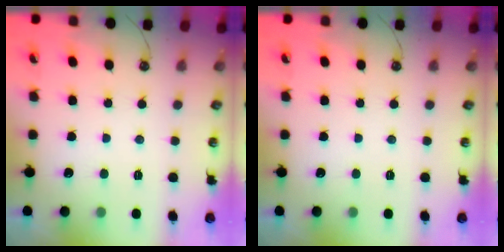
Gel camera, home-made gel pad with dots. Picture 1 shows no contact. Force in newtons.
{"total": 0.0}